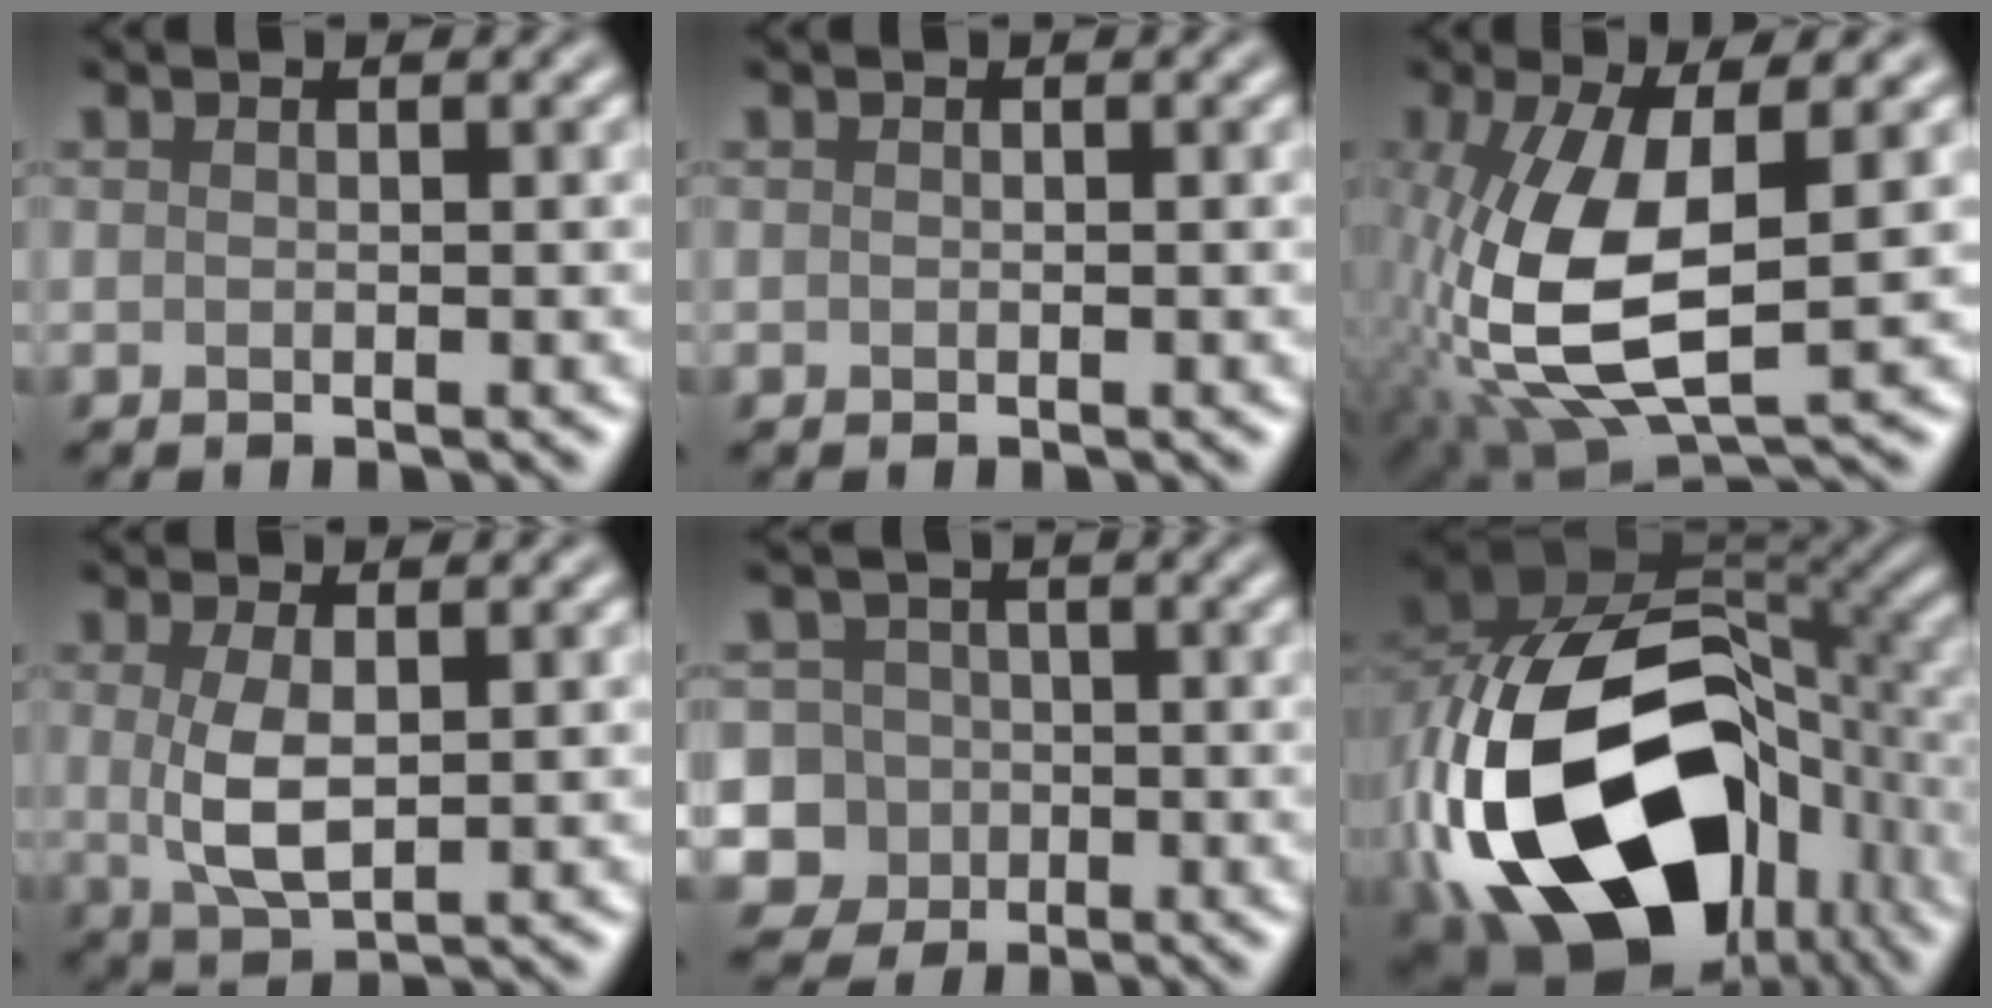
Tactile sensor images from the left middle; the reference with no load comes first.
{"total": 0.0}
{"total": 10.4, "force": [-1.1, 4.5, 9.3], "torque": [-0.221, -0.009, -0.020]}
{"total": 3.8, "force": [0.2, 1.7, 3.4], "torque": [-0.084, -0.003, 0.010]}
{"total": 8.0, "force": [-1.9, 7.6, 1.8], "torque": [-0.036, 0.015, -0.071]}
{"total": 21.5, "force": [-6.4, 13.4, 15.6], "torque": [-0.346, -0.035, -0.089]}